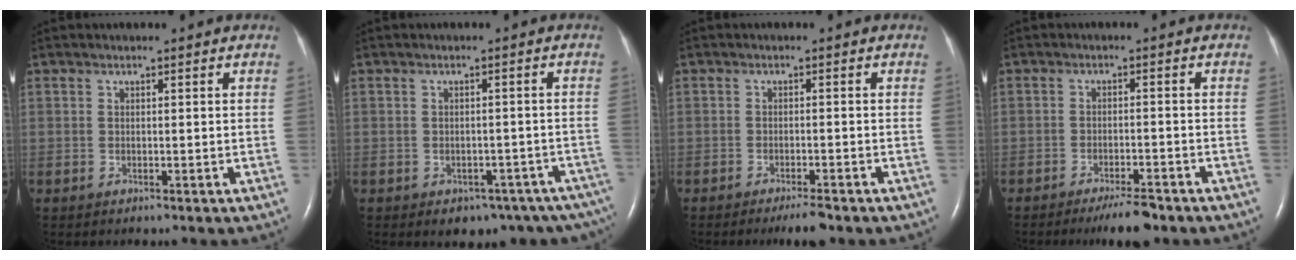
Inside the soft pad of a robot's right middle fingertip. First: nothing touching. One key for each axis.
{"total": 10.6, "fx": -7.4, "fy": 6.3, "fz": 4.3, "tx": -0.043, "ty": 0.011, "tz": -0.079}
{"total": 3.1, "fx": -2.4, "fy": 0.3, "fz": 1.8, "tx": -0.031, "ty": -0.004, "tz": -0.038}
{"total": 4.7, "fx": -3.7, "fy": 0.8, "fz": 2.7, "tx": -0.046, "ty": -0.005, "tz": -0.059}